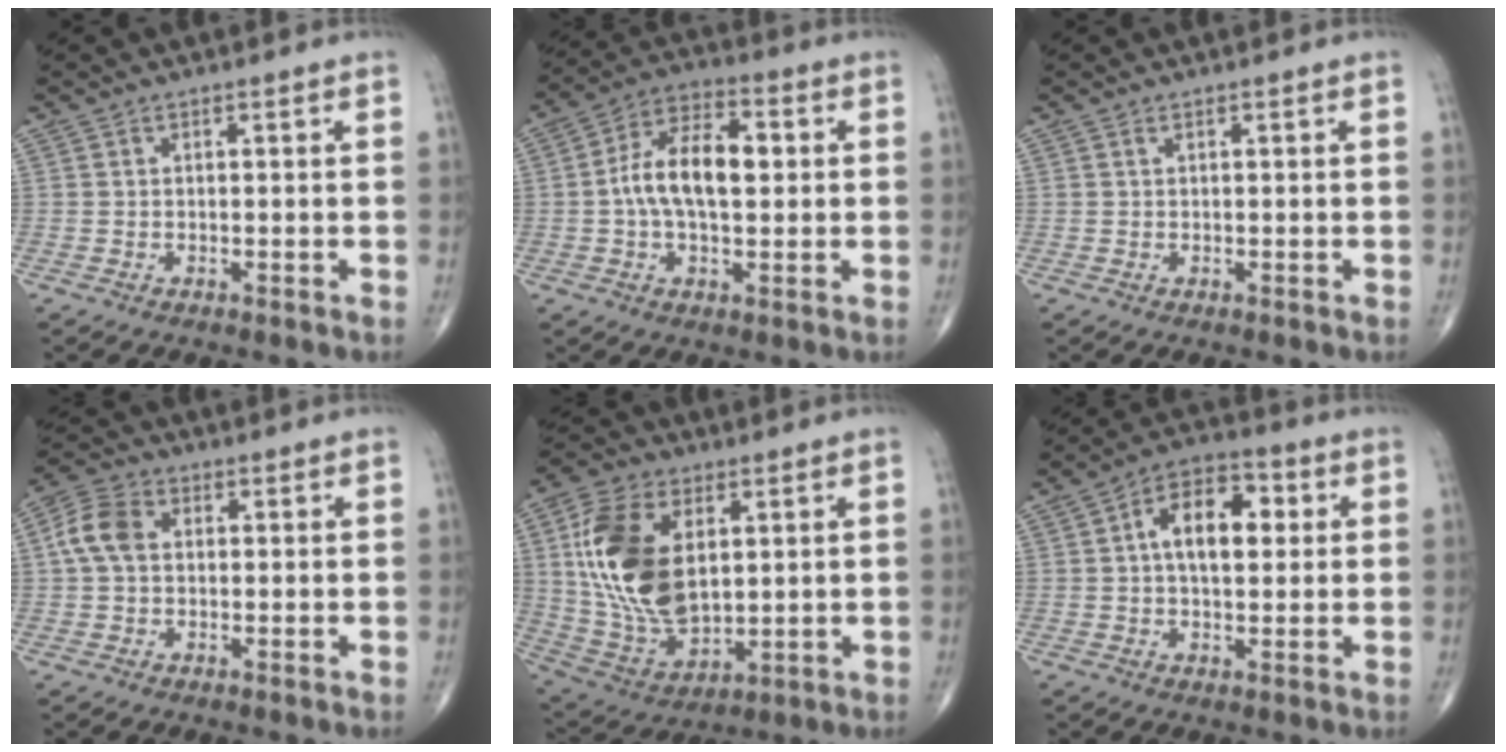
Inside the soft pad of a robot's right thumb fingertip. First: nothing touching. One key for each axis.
{"total": 12.5, "fx": 0.7, "fy": 6.7, "fz": 10.6, "tx": -0.184, "ty": 0.025, "tz": 0.004}
{"total": 0.0}
{"total": 6.7, "fx": 0.9, "fy": 4.8, "fz": 4.7, "tx": -0.098, "ty": 0.019, "tz": 0.010}
{"total": 20.1, "fx": 4.1, "fy": 11.8, "fz": 15.7, "tx": -0.299, "ty": -0.019, "tz": 0.086}
{"total": 11.2, "fx": 1.9, "fy": 6.2, "fz": 9.1, "tx": -0.131, "ty": 0.019, "tz": 0.022}